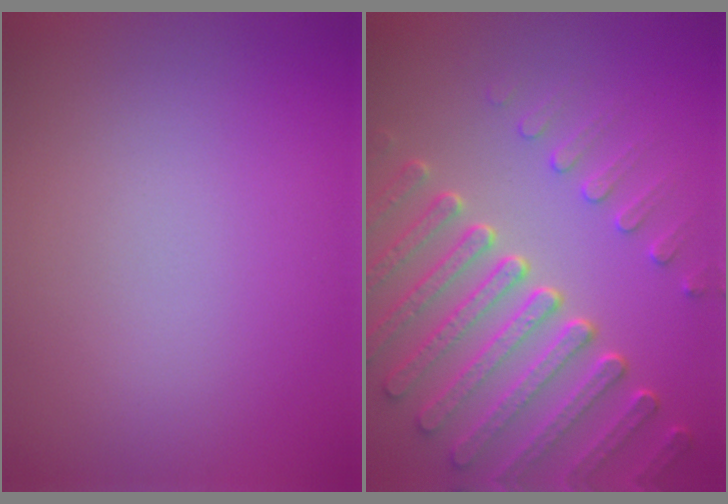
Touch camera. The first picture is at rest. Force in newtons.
{"total": 7.6, "press": 5.7, "slide": 5.0}